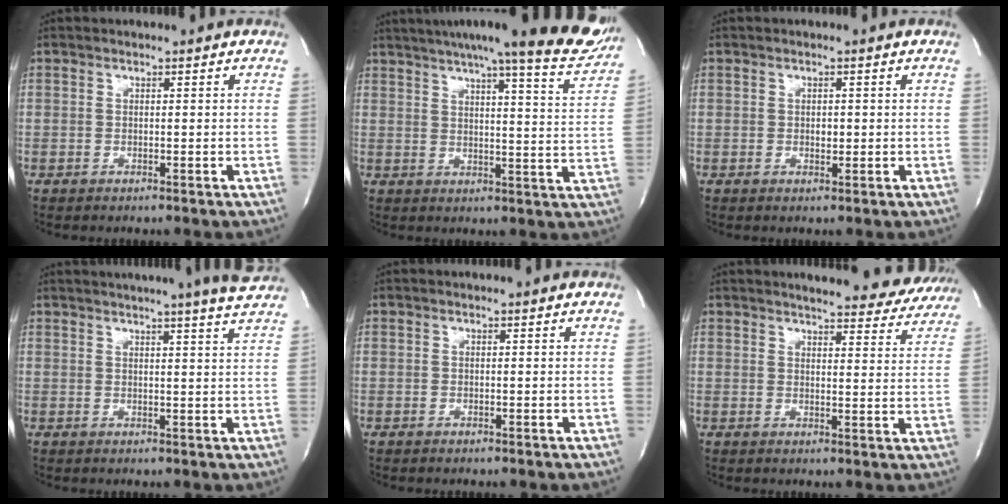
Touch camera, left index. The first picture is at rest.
{"total": 20.9, "force": [18.1, 1.7, 10.4], "torque": [-0.141, -0.030, 0.215]}
{"total": 1.1, "force": [0.0, 0.7, 0.9], "torque": [-0.013, 0.000, 0.001]}
{"total": 10.5, "force": [9.3, -1.4, 4.6], "torque": [-0.071, -0.009, 0.101]}
{"total": 0.0}
{"total": 16.7, "force": [15.8, 3.0, 4.5], "torque": [-0.043, -0.034, 0.171]}